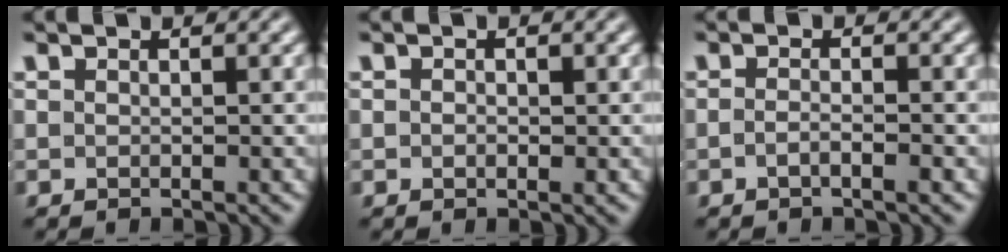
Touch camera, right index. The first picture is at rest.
{"total": 0.6, "force": [-0.2, 0.2, 0.5], "torque": [-0.011, -0.007, 0.001]}
{"total": 1.4, "force": [-1.0, -0.4, 0.9], "torque": [-0.017, -0.005, -0.019]}